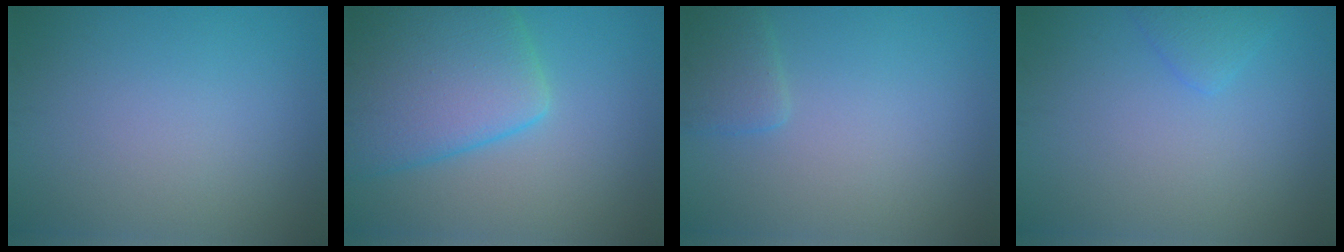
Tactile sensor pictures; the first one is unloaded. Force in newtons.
{"total": 10.0, "press": 10.0, "slide": 0.4}
{"total": 1.8, "press": 1.8, "slide": 0.2}
{"total": 1.5, "press": 1.5, "slide": 0.1}